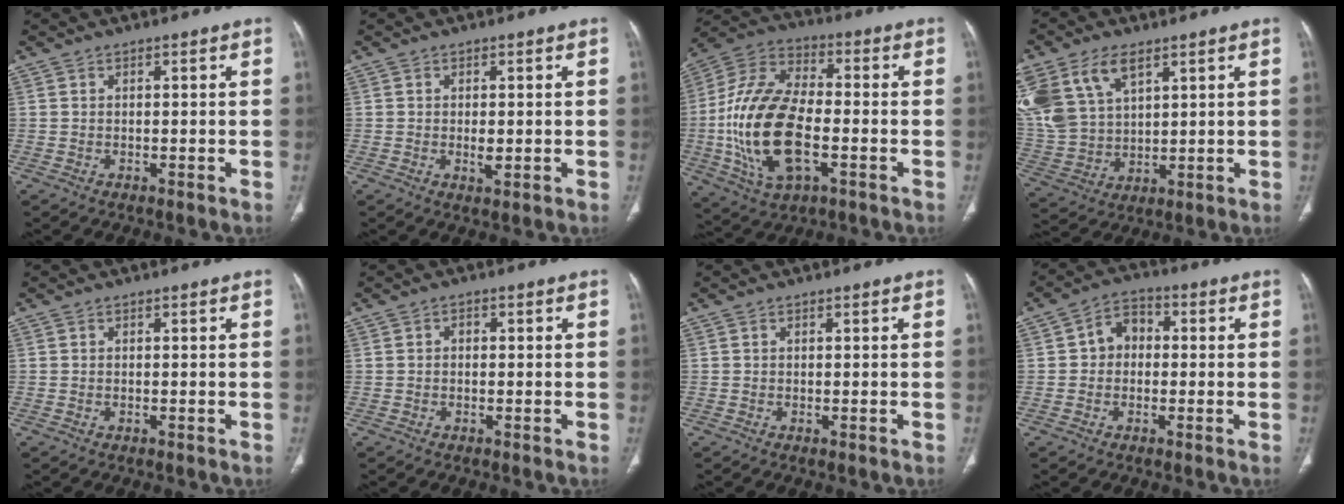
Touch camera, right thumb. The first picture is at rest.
{"total": 2.2, "force": [-0.2, 1.0, 1.9], "torque": [-0.036, -0.006, 0.000]}
{"total": 21.1, "force": [-3.8, 10.8, 17.7], "torque": [-0.357, 0.017, -0.067]}
{"total": 18.9, "force": [9.2, 11.5, 11.8], "torque": [-0.274, -0.004, 0.188]}
{"total": 0.0}
{"total": 1.1, "force": [0.1, 0.8, 0.8], "torque": [-0.010, 0.007, 0.000]}
{"total": 0.0}
{"total": 5.9, "force": [0.2, 4.8, 3.5], "torque": [-0.036, 0.019, -0.008]}